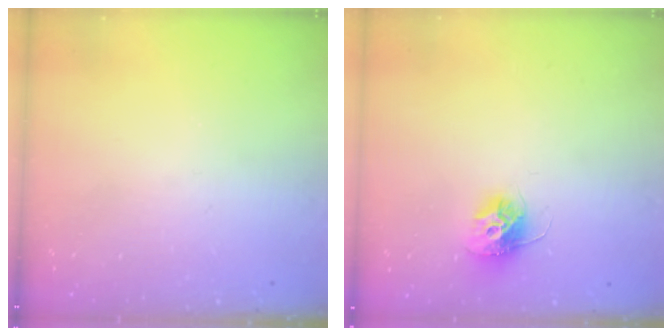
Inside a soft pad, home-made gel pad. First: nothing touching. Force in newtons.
{"total": 10.4, "press": 10.4, "slide": 0.5}